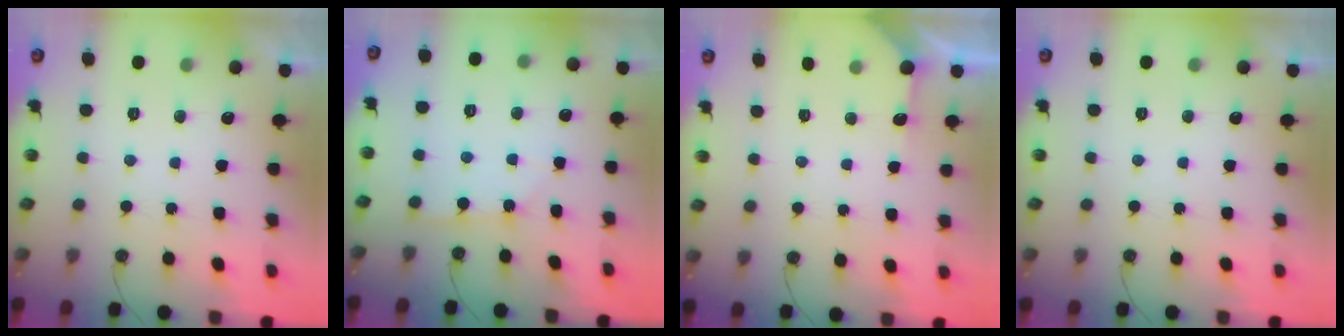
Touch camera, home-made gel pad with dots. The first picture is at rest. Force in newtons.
{"total": 3.1, "press": 3.0, "slide": 0.4}
{"total": 3.0, "press": 2.9, "slide": 0.4}
{"total": 0.0}